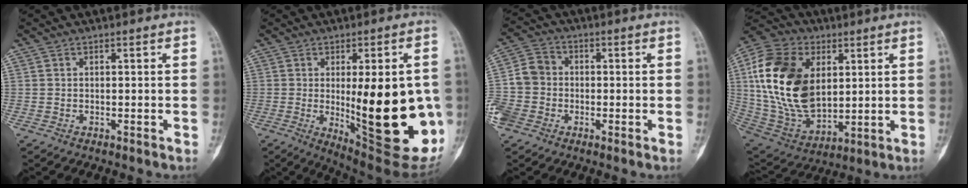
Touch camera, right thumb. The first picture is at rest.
{"total": 25.2, "force": [-2.2, 8.0, 23.8], "torque": [-0.269, -0.031, -0.007]}
{"total": 9.6, "force": [-2.6, 8.4, 3.9], "torque": [-0.078, 0.025, -0.055]}
{"total": 24.2, "force": [4.9, 15.7, 17.8], "torque": [-0.338, -0.018, 0.097]}